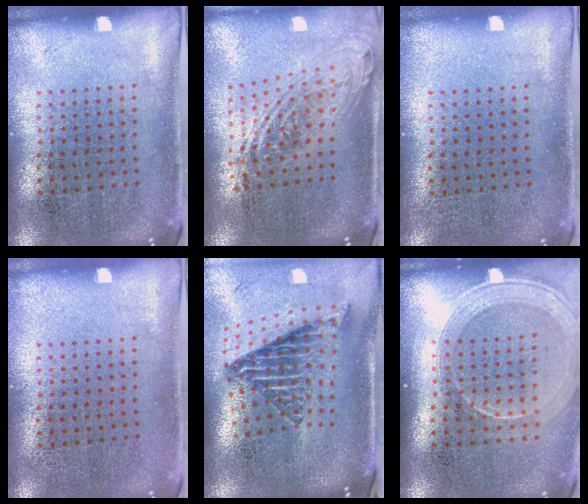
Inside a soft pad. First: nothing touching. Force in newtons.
{"total": 2.1, "press": 1.5, "slide": 1.4}
{"total": 0.0}
{"total": 0.0}
{"total": 2.7, "press": 1.7, "slide": 2.1}
{"total": 1.8, "press": 1.6, "slide": 0.7}